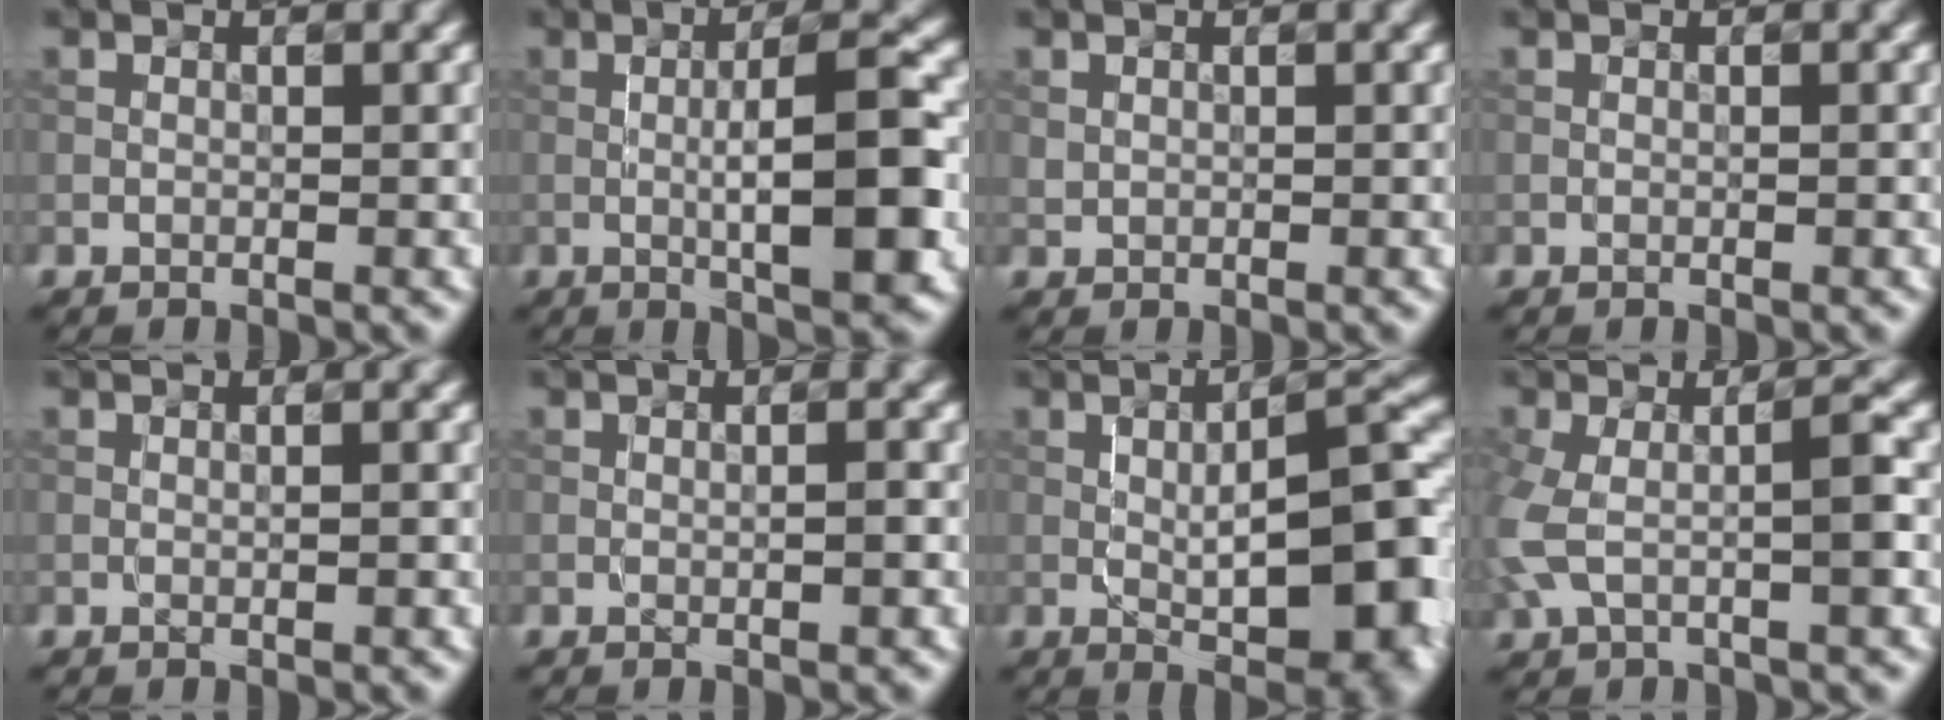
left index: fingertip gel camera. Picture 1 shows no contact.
{"total": 8.2, "force": [-0.6, 1.7, 8.0], "torque": [-0.117, 0.007, -0.010]}
{"total": 0.5, "force": [0.3, 0.4, 0.1], "torque": [-0.002, -0.001, 0.009]}
{"total": 0.0}
{"total": 0.9, "force": [0.0, 0.1, 0.8], "torque": [-0.015, -0.002, -0.004]}
{"total": 1.3, "force": [0.0, 0.2, 1.2], "torque": [-0.017, -0.002, -0.003]}
{"total": 9.8, "force": [-0.9, 3.0, 9.2], "torque": [-0.122, 0.004, -0.014]}
{"total": 4.6, "force": [-0.3, 1.5, 4.4], "torque": [-0.097, 0.001, -0.011]}